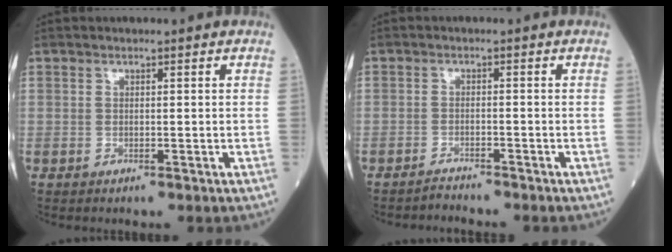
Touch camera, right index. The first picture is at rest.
{"total": 1.6, "force": [-1.5, -0.3, -0.4], "torque": [0.008, -0.007, -0.022]}